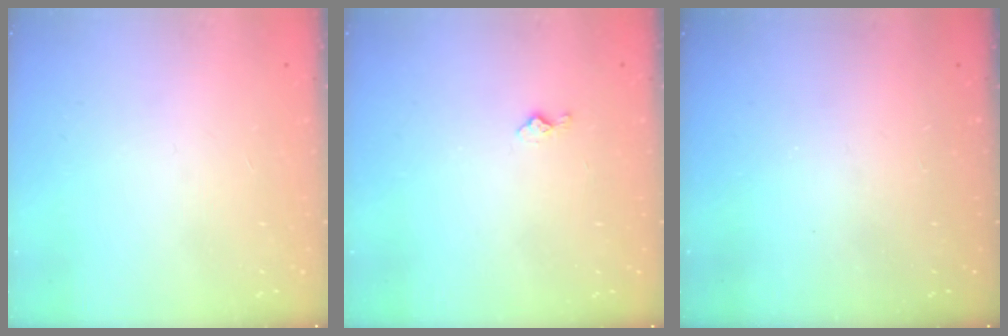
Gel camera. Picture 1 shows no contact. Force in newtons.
{"total": 3.4, "press": 3.4, "slide": 0.5}
{"total": 0.0}